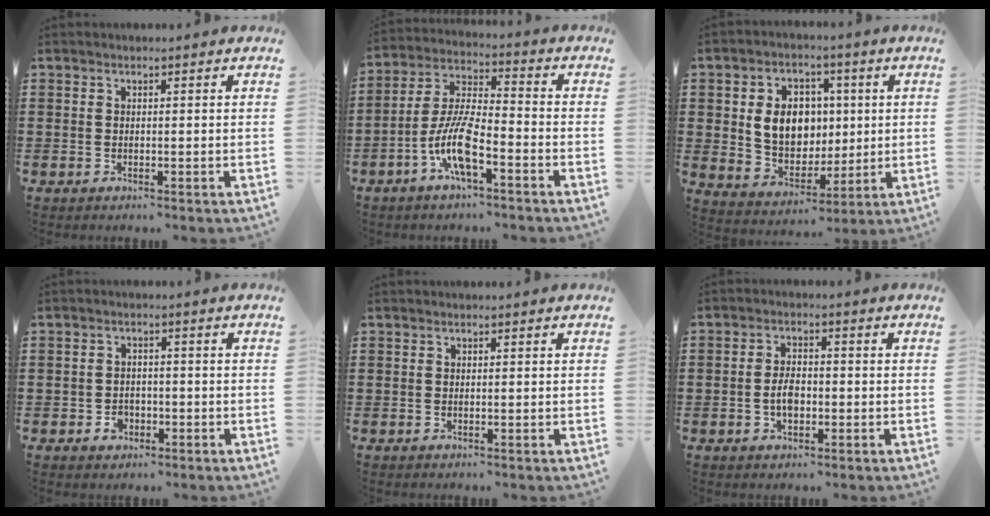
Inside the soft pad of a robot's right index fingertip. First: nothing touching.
{"total": 9.6, "force": [-4.5, 2.6, 8.1], "torque": [-0.186, -0.004, -0.089]}
{"total": 8.8, "force": [1.2, 7.0, 5.1], "torque": [-0.107, 0.019, 0.020]}
{"total": 2.5, "force": [-1.3, 1.8, 1.1], "torque": [-0.024, 0.001, -0.026]}
{"total": 0.0}
{"total": 3.7, "force": [-0.8, 2.0, 3.0], "torque": [-0.065, 0.003, -0.018]}